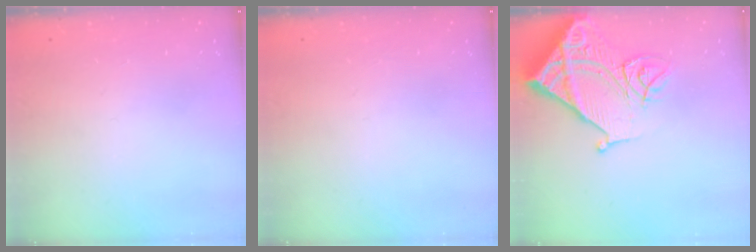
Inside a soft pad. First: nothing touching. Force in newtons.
{"total": 0.0}
{"total": 16.9, "press": 16.8, "slide": 2.1}